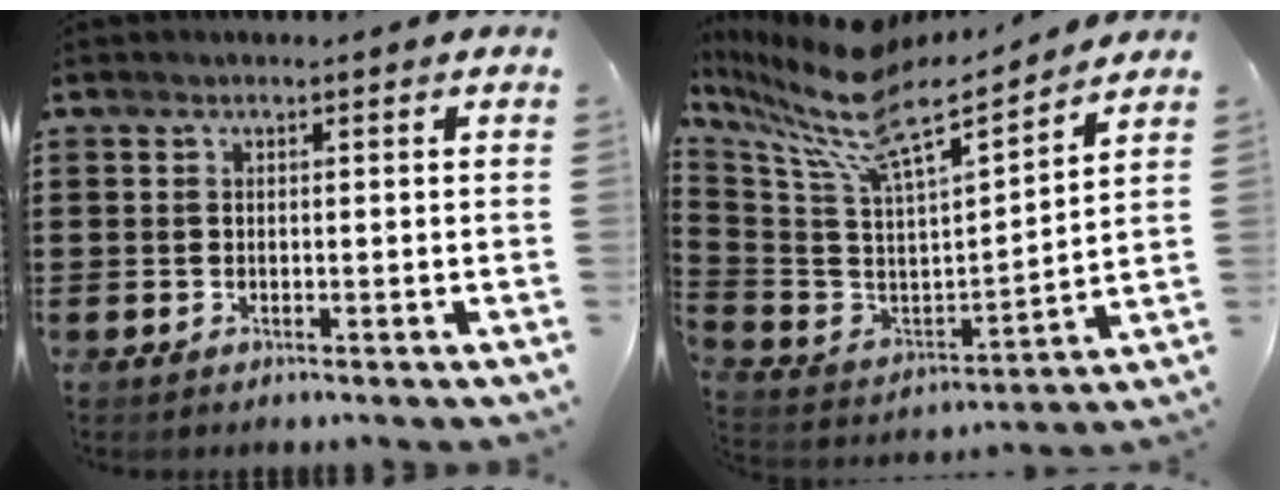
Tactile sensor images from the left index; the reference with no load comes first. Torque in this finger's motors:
{"motor_torque": [1.10, 1.03, 0.57, 0.21]}